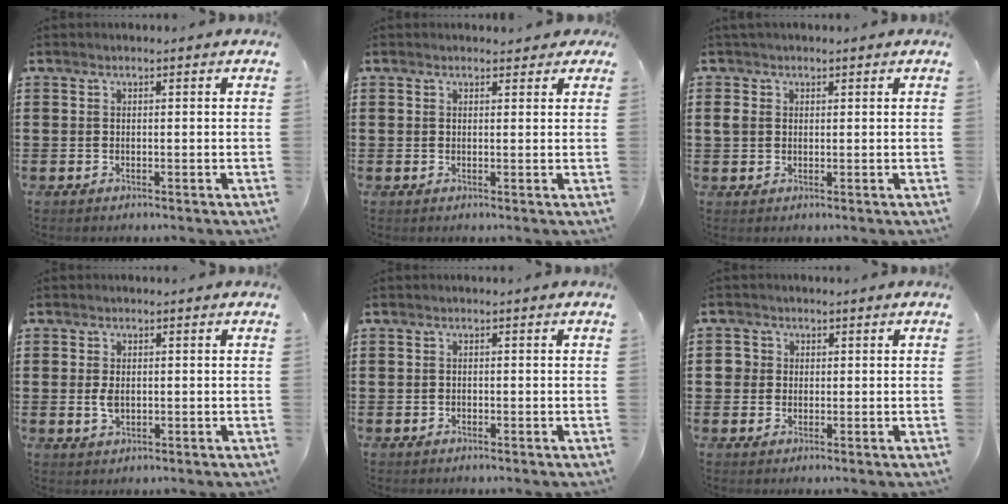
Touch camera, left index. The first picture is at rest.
{"total": 1.4, "force": [1.1, 0.6, 0.5], "torque": [-0.005, 0.002, 0.020]}
{"total": 1.8, "force": [0.6, 1.5, 0.9], "torque": [-0.022, 0.008, 0.011]}
{"total": 2.7, "force": [0.1, 1.5, 2.2], "torque": [-0.051, 0.001, -0.001]}
{"total": 0.6, "force": [-0.5, 0.3, 0.1], "torque": [-0.004, 0.001, -0.010]}
{"total": 2.3, "force": [0.3, 2.2, 0.5], "torque": [-0.020, 0.009, 0.003]}